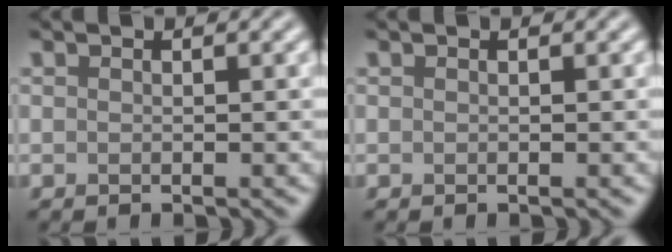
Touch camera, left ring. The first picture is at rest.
{"total": 0.0}